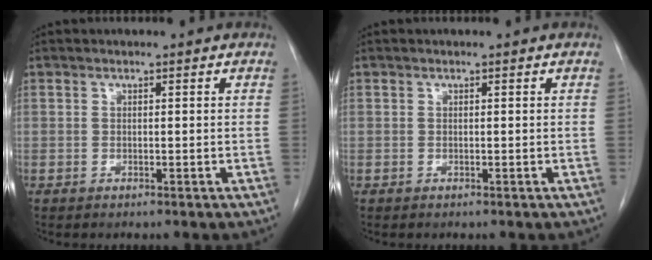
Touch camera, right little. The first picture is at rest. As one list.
[{"total": 0.0}]